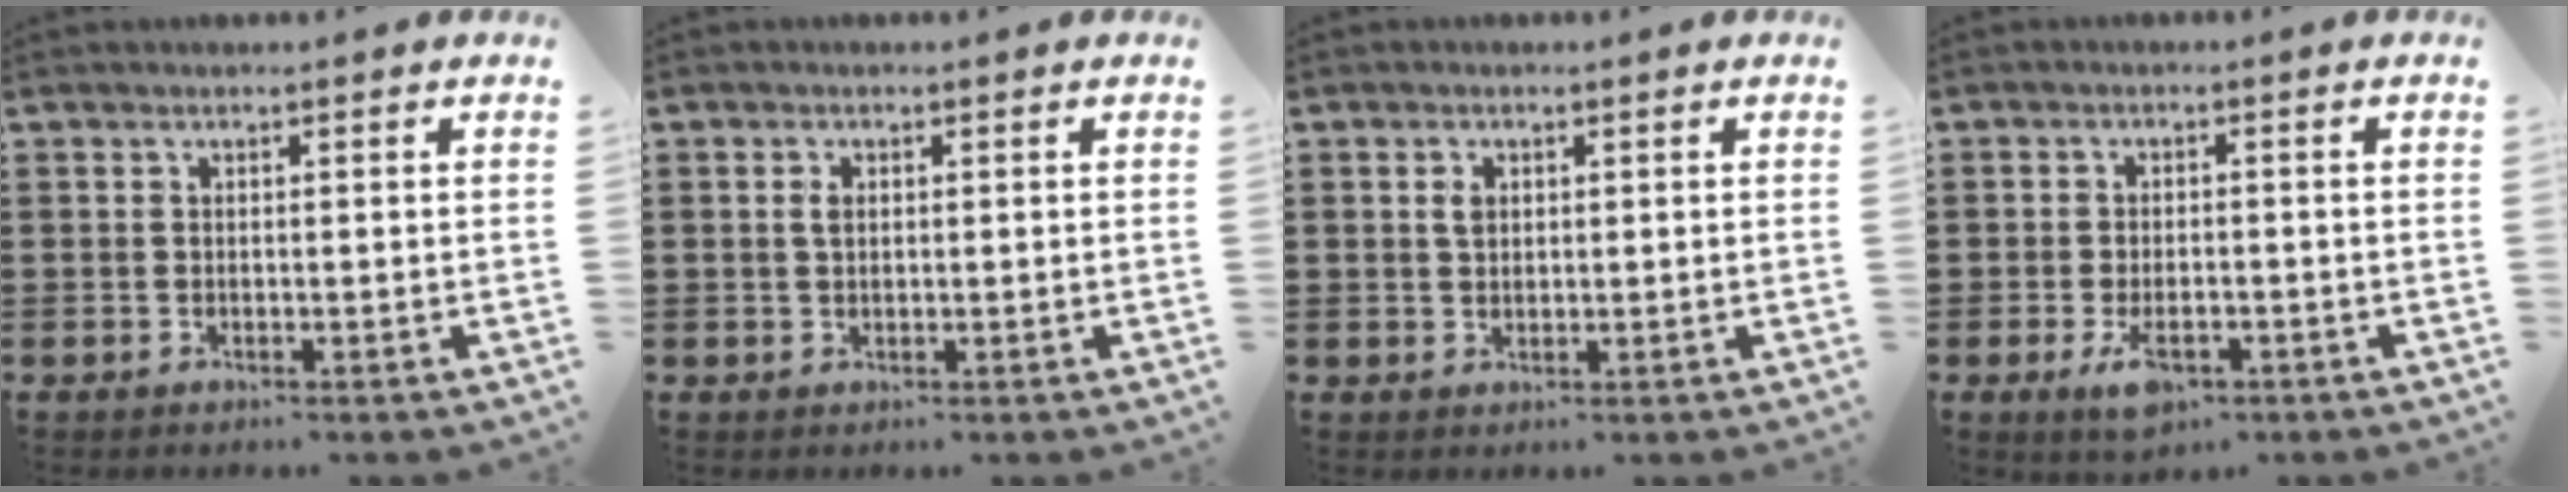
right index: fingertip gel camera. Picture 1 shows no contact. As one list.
[{"total": 1.6, "force": [0.4, 0.8, 1.3], "torque": [-0.028, 0.005, 0.006]}, {"total": 1.7, "force": [0.6, 1.1, 1.2], "torque": [-0.027, 0.005, 0.010]}, {"total": 3.8, "force": [-1.7, 1.9, 2.9], "torque": [-0.061, -0.002, -0.034]}]